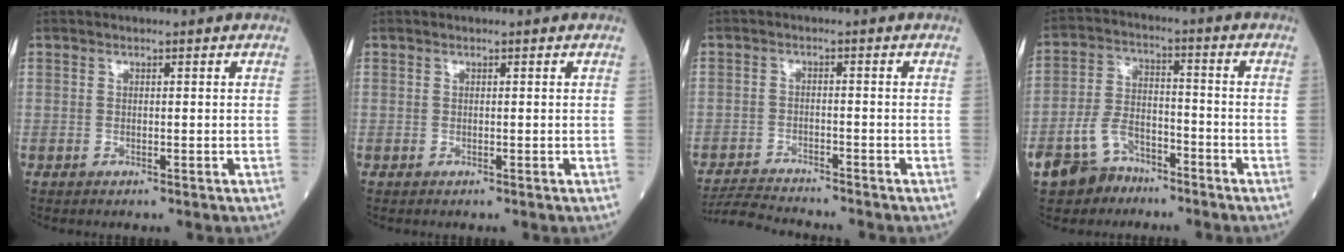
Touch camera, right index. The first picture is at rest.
{"total": 0.0}
{"total": 5.6, "force": [-5.6, -0.2, 0.5], "torque": [-0.012, -0.020, -0.099]}
{"total": 9.1, "force": [-6.4, 5.3, 3.7], "torque": [-0.086, 0.000, -0.115]}